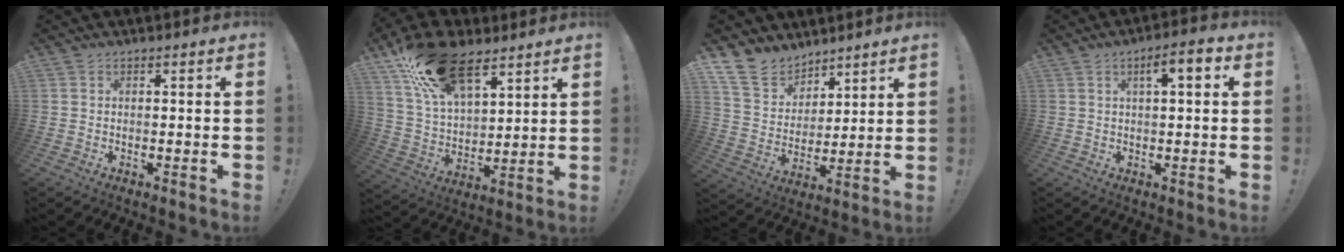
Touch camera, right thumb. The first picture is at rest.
{"total": 21.3, "force": [13.1, 11.3, 12.4], "torque": [-0.236, -0.067, 0.242]}
{"total": 12.4, "force": [9.5, 7.5, 2.8], "torque": [-0.069, -0.069, 0.188]}
{"total": 5.9, "force": [2.0, 1.2, 5.4], "torque": [-0.078, -0.004, 0.025]}